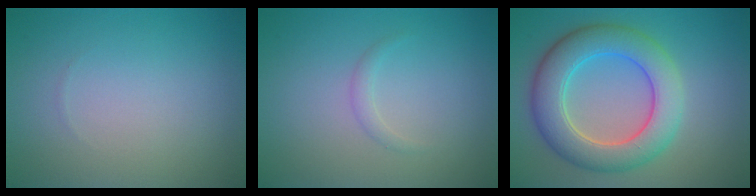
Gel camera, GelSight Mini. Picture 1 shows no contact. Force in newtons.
{"total": 0.8, "press": 0.8, "slide": 0.0}
{"total": 7.4, "press": 7.4, "slide": 0.4}